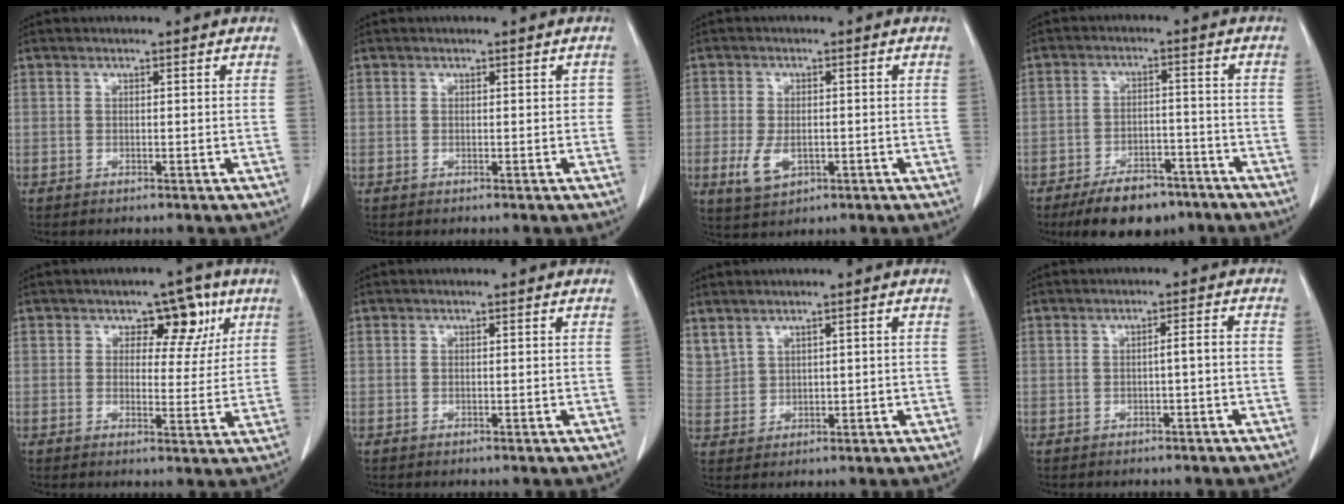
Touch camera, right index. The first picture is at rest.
{"total": 0.8, "force": [0.0, 0.6, 0.4], "torque": [0.004, 0.010, 0.000]}
{"total": 4.8, "force": [-1.2, 2.9, 3.6], "torque": [-0.072, -0.006, -0.010]}
{"total": 9.5, "force": [-7.0, 4.4, 4.6], "torque": [-0.073, 0.002, -0.111]}
{"total": 6.6, "force": [3.1, 4.0, 4.2], "torque": [-0.035, 0.010, 0.039]}
{"total": 0.0}
{"total": 5.5, "force": [3.6, 3.7, 2.0], "torque": [-0.060, 0.013, 0.094]}
{"total": 1.8, "force": [-0.6, 0.1, 1.7], "torque": [-0.023, 0.003, -0.010]}